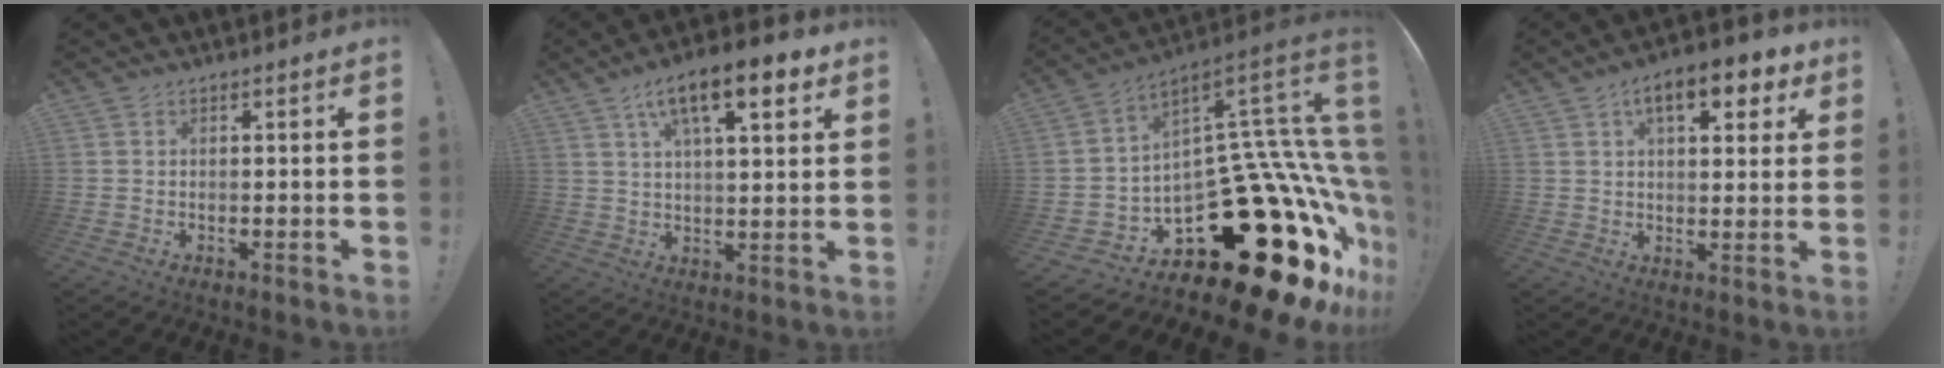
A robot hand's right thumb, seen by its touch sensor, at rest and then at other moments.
{"total": 14.0, "force": [7.0, 4.6, 11.2], "torque": [-0.164, -0.023, 0.108]}
{"total": 31.4, "force": [-12.5, 15.8, 24.1], "torque": [-0.255, -0.008, -0.138]}
{"total": 11.1, "force": [5.2, 4.8, 8.5], "torque": [-0.114, -0.012, 0.082]}